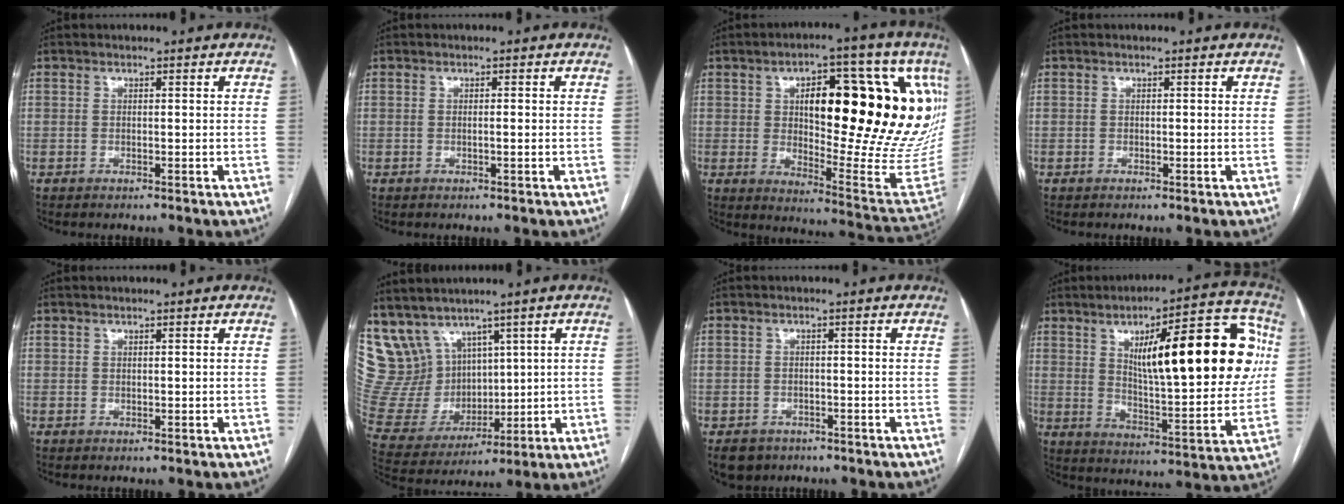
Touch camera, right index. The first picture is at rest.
{"total": 0.7, "force": [-0.2, 0.0, 0.7], "torque": [-0.013, 0.000, -0.002]}
{"total": 29.7, "force": [8.1, 7.8, 27.5], "torque": [-0.281, 0.050, 0.138]}
{"total": 0.0}
{"total": 0.0}
{"total": 14.5, "force": [9.0, 10.6, 4.3], "torque": [-0.124, 0.054, 0.214]}
{"total": 4.5, "force": [-2.8, 3.4, 0.7], "torque": [-0.008, 0.005, -0.041]}
{"total": 24.2, "force": [6.2, 5.8, 22.7], "torque": [-0.318, 0.025, 0.088]}